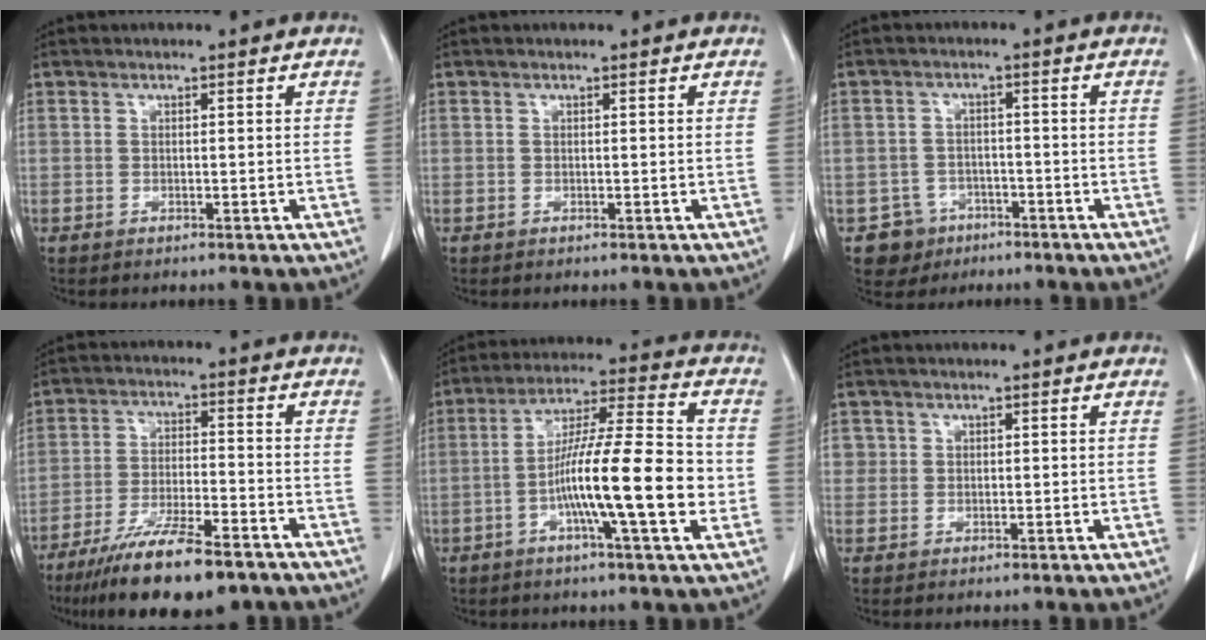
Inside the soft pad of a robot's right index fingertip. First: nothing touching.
{"total": 0.0}
{"total": 5.0, "force": [-2.7, 4.2, 0.0], "torque": [0.004, 0.012, -0.037]}
{"total": 14.8, "force": [-10.7, 2.9, 9.8], "torque": [-0.171, -0.031, -0.179]}
{"total": 16.1, "force": [-3.0, 1.1, 15.7], "torque": [-0.262, 0.004, -0.057]}
{"total": 2.0, "force": [0.6, 1.9, 0.1], "torque": [0.015, 0.000, 0.005]}